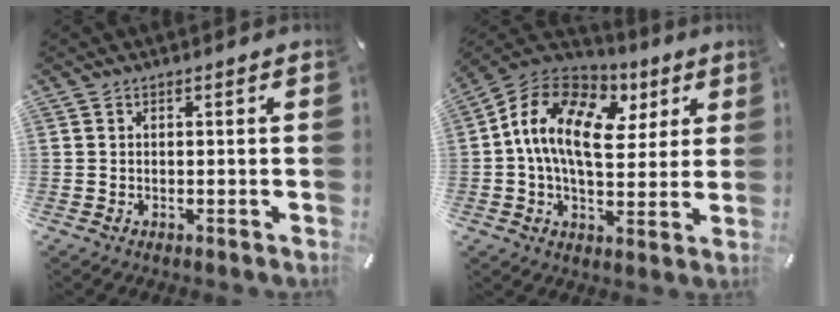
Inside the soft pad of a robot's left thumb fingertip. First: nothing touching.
{"total": 16.1, "force": [4.1, 10.3, 11.7], "torque": [-0.243, -0.015, 0.067]}